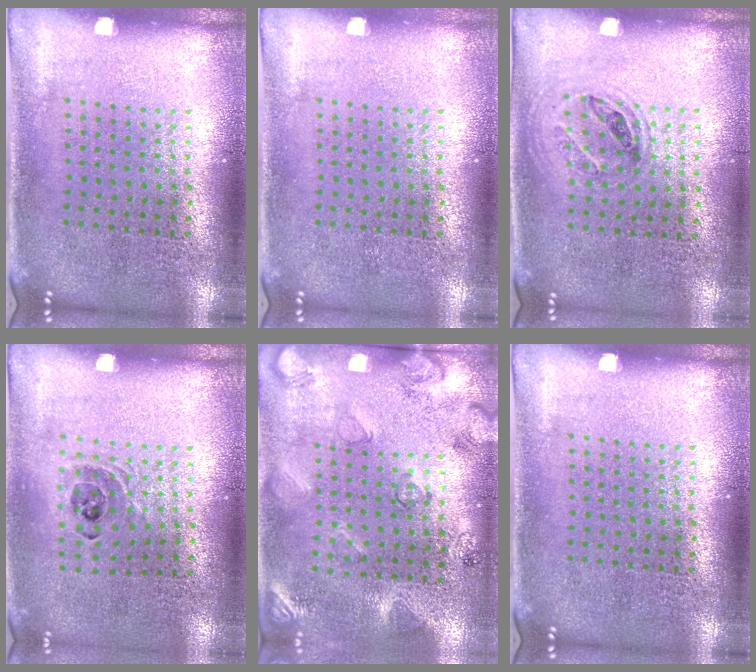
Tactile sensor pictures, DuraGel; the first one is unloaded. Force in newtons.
{"total": 0.0}
{"total": 0.9, "press": 0.8, "slide": 0.4}
{"total": 1.0, "press": 1.0, "slide": 0.1}
{"total": 2.3, "press": 1.8, "slide": 1.4}
{"total": 0.0}